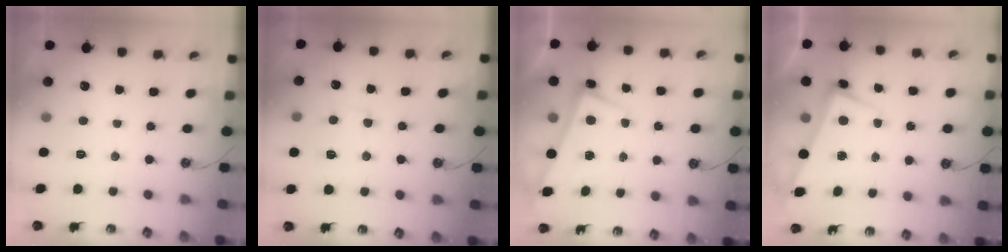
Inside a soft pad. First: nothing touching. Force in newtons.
{"total": 2.1, "press": 2.0, "slide": 0.5}
{"total": 2.7, "press": 2.6, "slide": 0.5}
{"total": 2.7, "press": 2.5, "slide": 0.9}